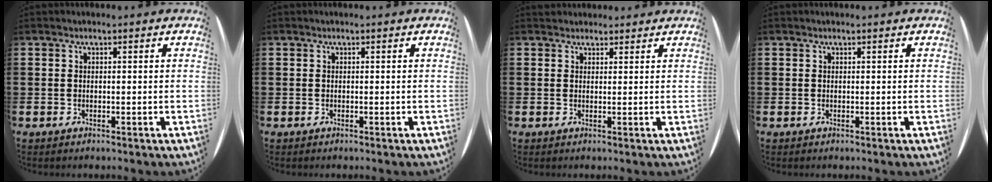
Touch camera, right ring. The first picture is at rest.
{"total": 0.0}
{"total": 1.4, "force": [1.3, 0.5, -0.3], "torque": [0.001, 0.004, 0.026]}
{"total": 0.0}